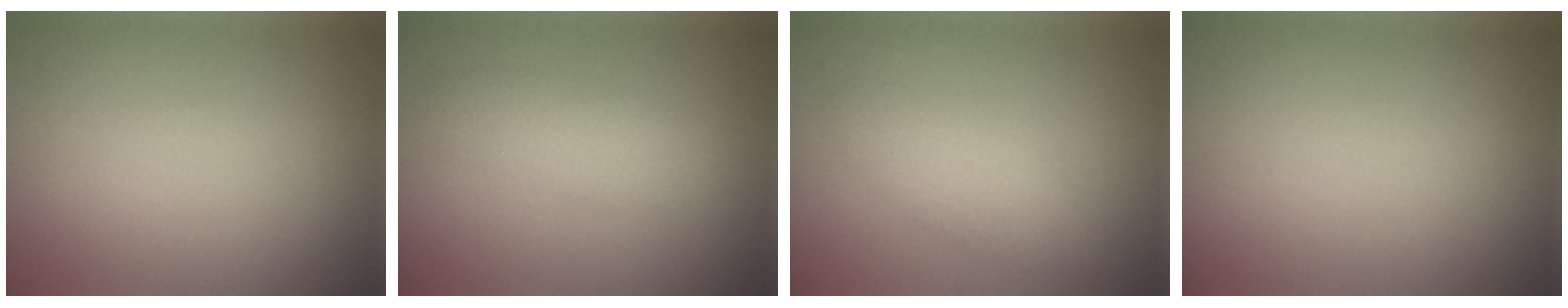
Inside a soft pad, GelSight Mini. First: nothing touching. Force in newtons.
{"total": 2.8, "press": 2.8, "slide": 0.1}
{"total": 2.3, "press": 2.3, "slide": 0.0}
{"total": 0.0}